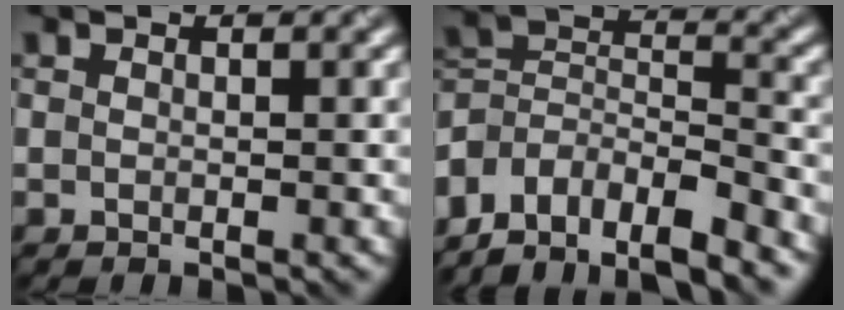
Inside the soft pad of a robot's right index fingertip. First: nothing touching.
{"total": 8.9, "force": [-7.1, 3.6, 3.9], "torque": [-0.074, 0.013, -0.122]}